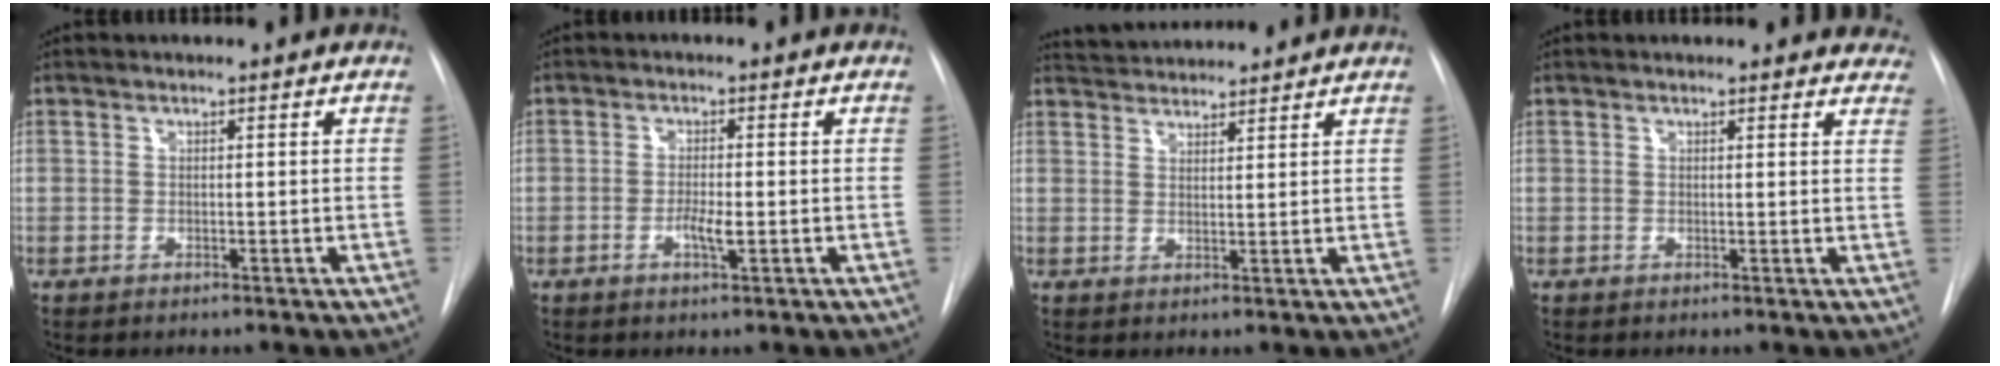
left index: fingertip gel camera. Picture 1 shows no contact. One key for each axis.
{"total": 2.6, "fx": -0.7, "fy": 0.4, "fz": 2.4, "tx": -0.046, "ty": -0.001, "tz": -0.013}
{"total": 8.1, "fx": 7.8, "fy": 1.1, "fz": 1.6, "tx": -0.032, "ty": 0.030, "tz": 0.119}
{"total": 9.0, "fx": 8.4, "fy": 2.9, "fz": 1.3, "tx": 0.024, "ty": -0.011, "tz": 0.062}